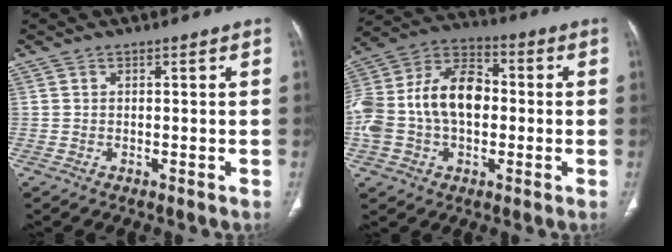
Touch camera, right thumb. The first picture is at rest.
{"total": 19.0, "force": [-0.5, 12.4, 14.4], "torque": [-0.284, 0.041, -0.012]}